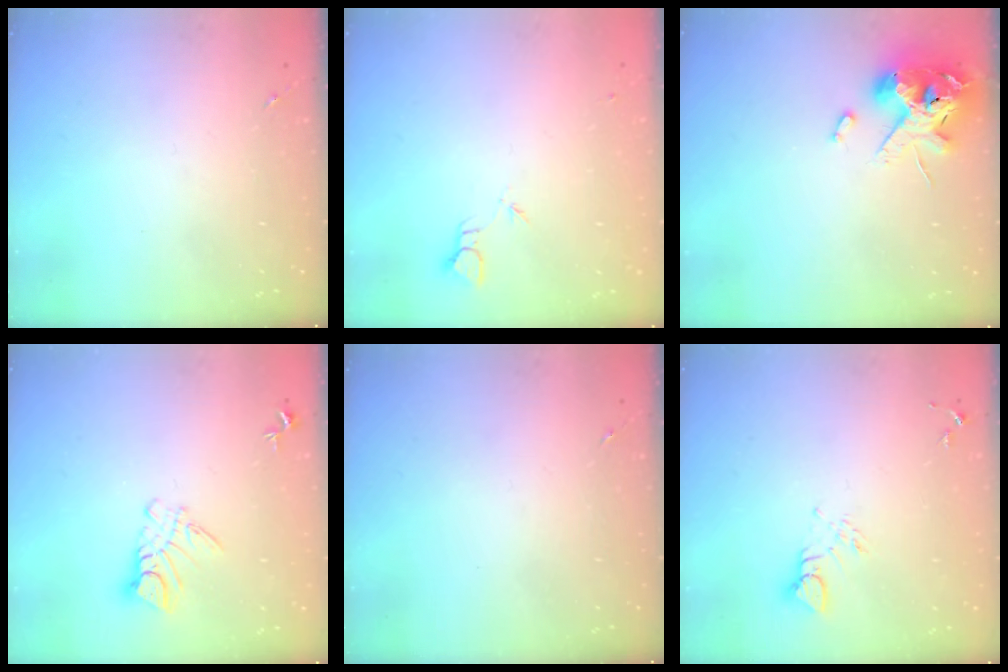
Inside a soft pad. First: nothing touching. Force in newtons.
{"total": 2.0, "press": 2.0, "slide": 0.1}
{"total": 14.4, "press": 14.3, "slide": 2.2}
{"total": 8.0, "press": 8.0, "slide": 0.7}
{"total": 0.0}
{"total": 3.8, "press": 3.8, "slide": 0.3}